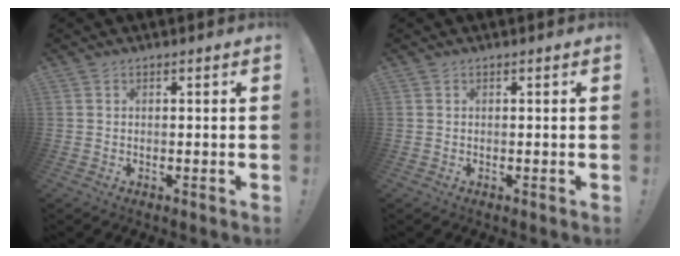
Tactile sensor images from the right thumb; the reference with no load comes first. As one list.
[{"total": 0.0}]